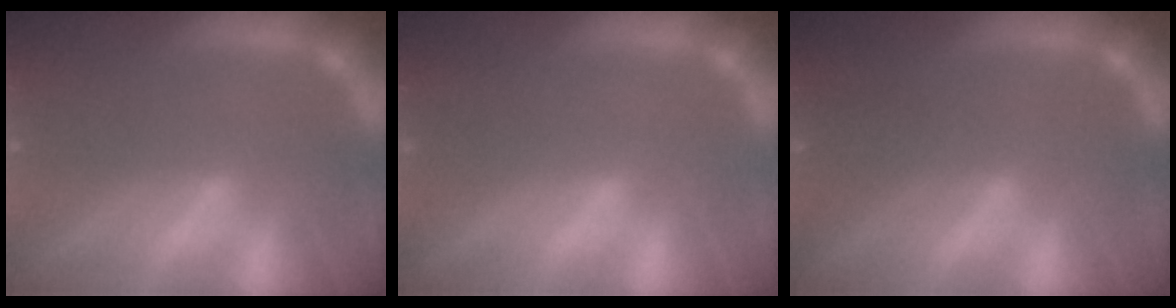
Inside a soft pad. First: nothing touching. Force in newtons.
{"total": 0.0}
{"total": 2.5}